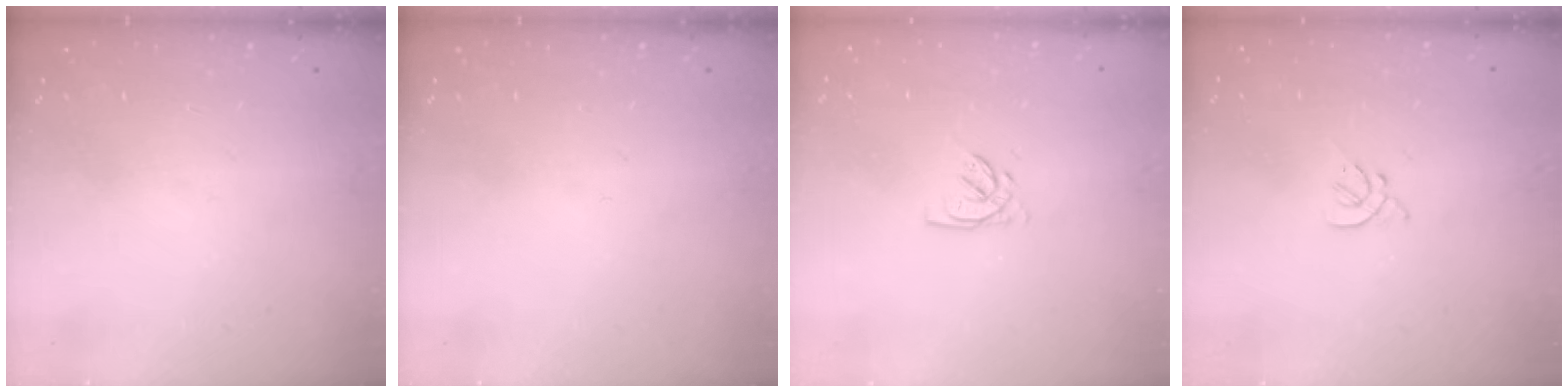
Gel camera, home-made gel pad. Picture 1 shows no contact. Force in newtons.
{"total": 0.0}
{"total": 2.8, "press": 2.8, "slide": 0.1}
{"total": 2.2, "press": 2.1, "slide": 0.6}